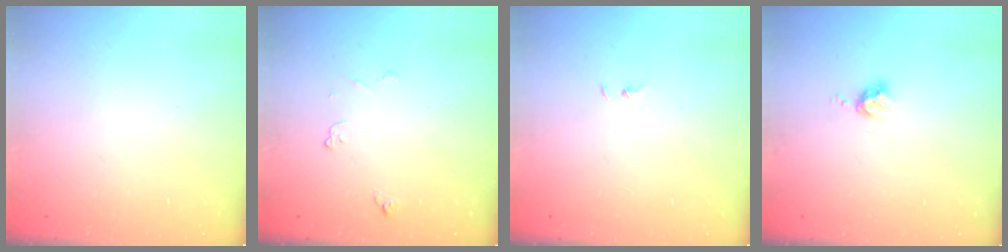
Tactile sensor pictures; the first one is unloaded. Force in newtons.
{"total": 3.4, "press": 3.4, "slide": 0.6}
{"total": 0.7, "press": 0.7, "slide": 0.1}
{"total": 3.7, "press": 3.7, "slide": 0.5}